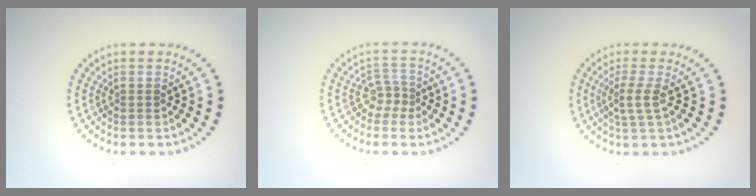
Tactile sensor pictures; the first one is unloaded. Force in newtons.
{"total": 1.9, "press": 1.4, "slide": 1.3}
{"total": 2.1, "press": 1.5, "slide": 1.4}